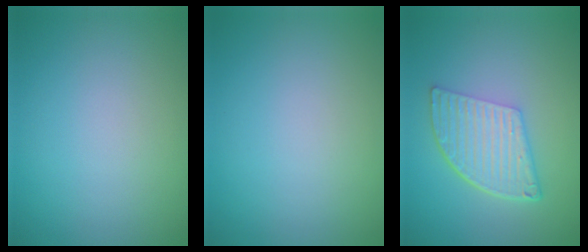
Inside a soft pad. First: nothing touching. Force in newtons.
{"total": 0.0}
{"total": 5.9, "press": 3.9, "slide": 4.4}